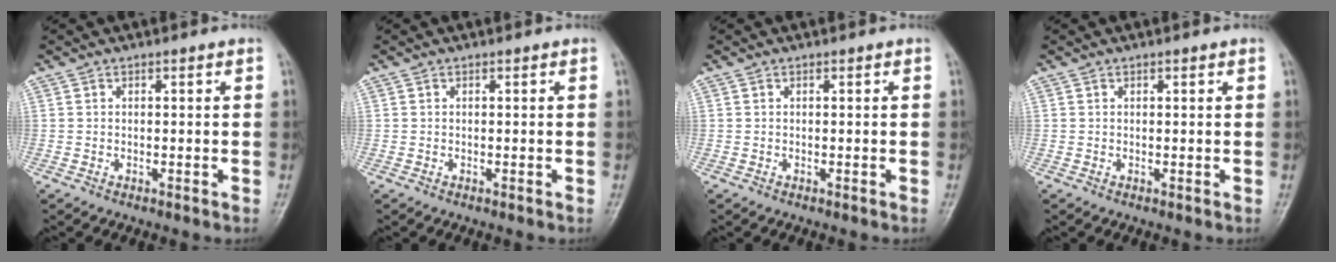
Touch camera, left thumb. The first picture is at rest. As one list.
[{"total": 0.0}, {"total": 0.0}, {"total": 0.5, "force": [0.3, 0.1, 0.4], "torque": [-0.005, 0.000, 0.004]}]